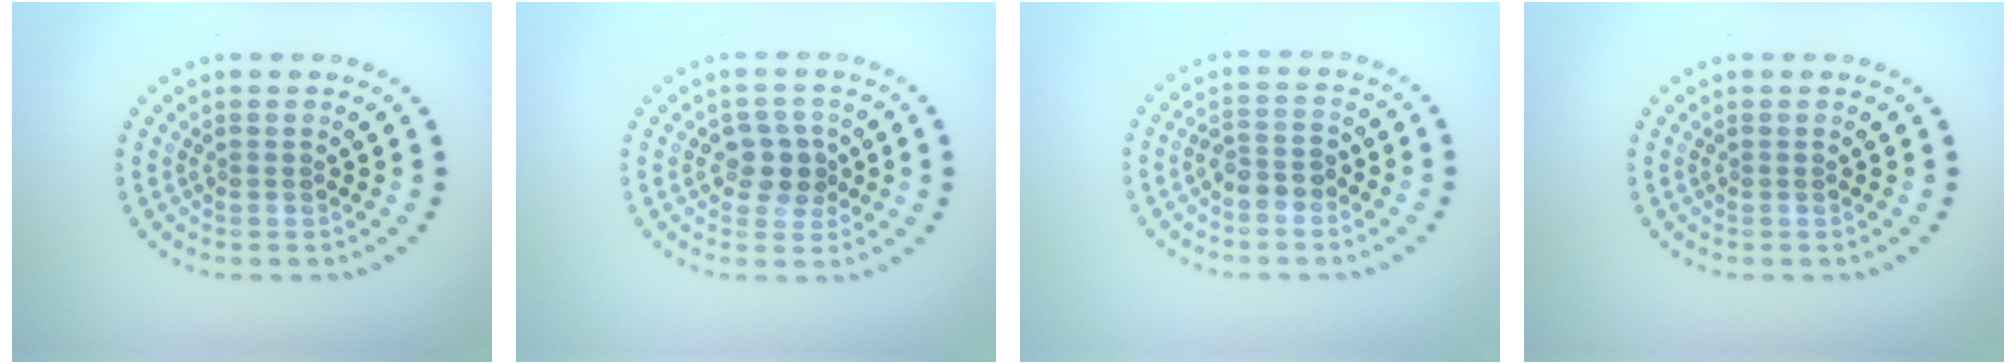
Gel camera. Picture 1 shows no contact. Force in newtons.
{"total": 2.9, "press": 2.7, "slide": 1.1}
{"total": 2.0, "press": 1.8, "slide": 0.8}
{"total": 0.0}